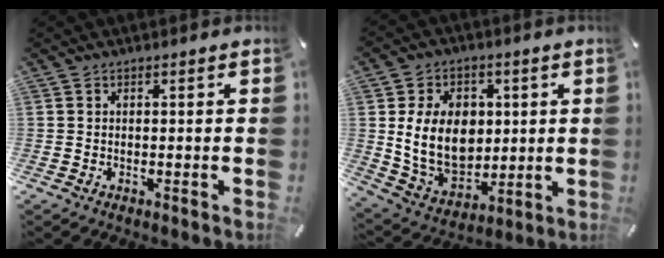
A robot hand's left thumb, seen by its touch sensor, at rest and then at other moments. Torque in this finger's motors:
{"motor_torque": [1.59, 1.63, 0.88, 0.51, 0.21]}